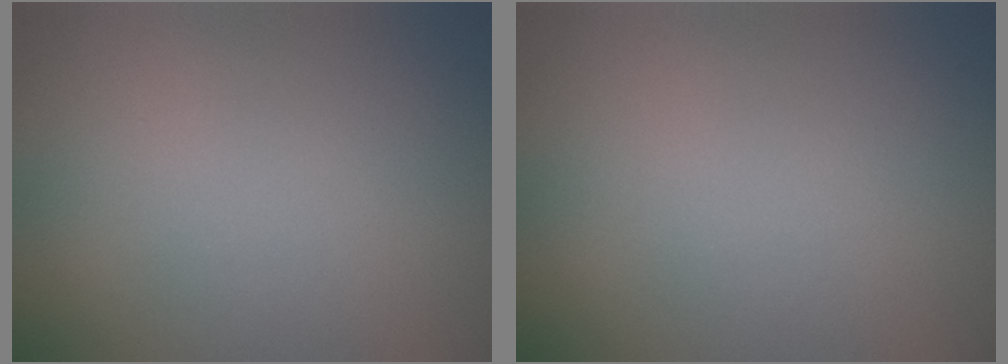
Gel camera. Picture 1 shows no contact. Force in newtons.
{"total": 0.0}